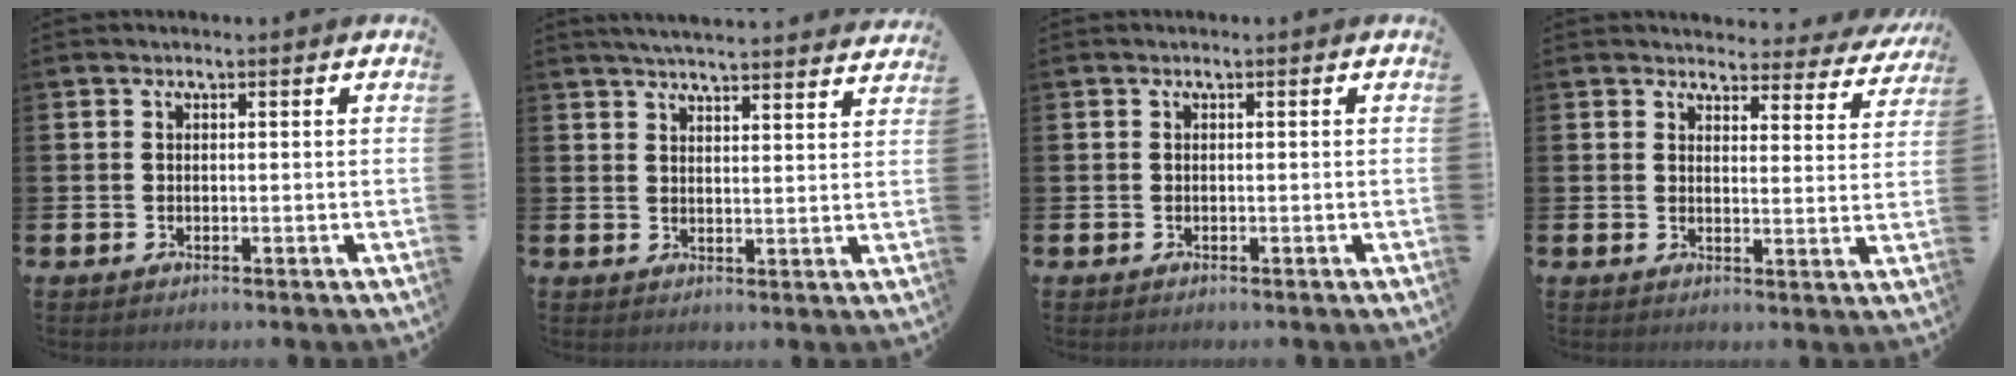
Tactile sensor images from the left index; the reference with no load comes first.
{"total": 4.8, "force": [4.7, -0.2, 0.7], "torque": [-0.023, -0.027, 0.084]}
{"total": 0.0}
{"total": 3.5, "force": [3.4, 1.0, 0.2], "torque": [-0.009, -0.025, 0.057]}